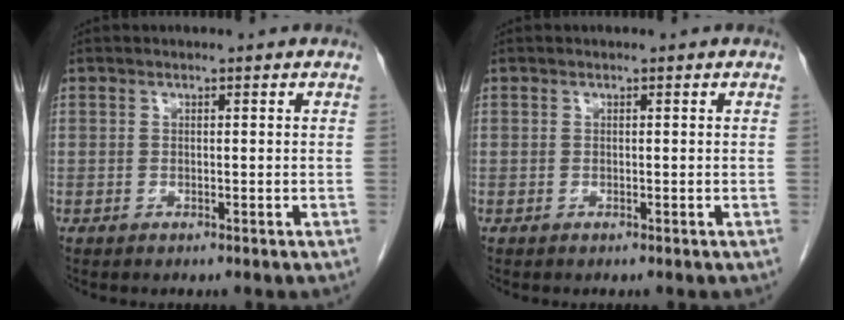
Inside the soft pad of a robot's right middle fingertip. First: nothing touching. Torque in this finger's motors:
{"motor_torque": [-0.02, -0.01, -0.01, -0.01]}